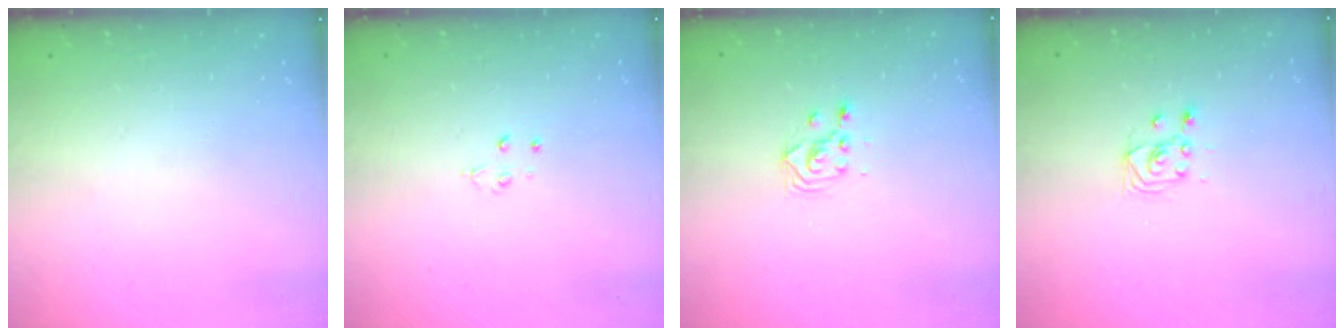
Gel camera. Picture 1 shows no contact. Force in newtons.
{"total": 2.8, "press": 2.8, "slide": 0.3}
{"total": 2.8, "press": 2.8, "slide": 0.2}
{"total": 3.2, "press": 2.9, "slide": 1.4}